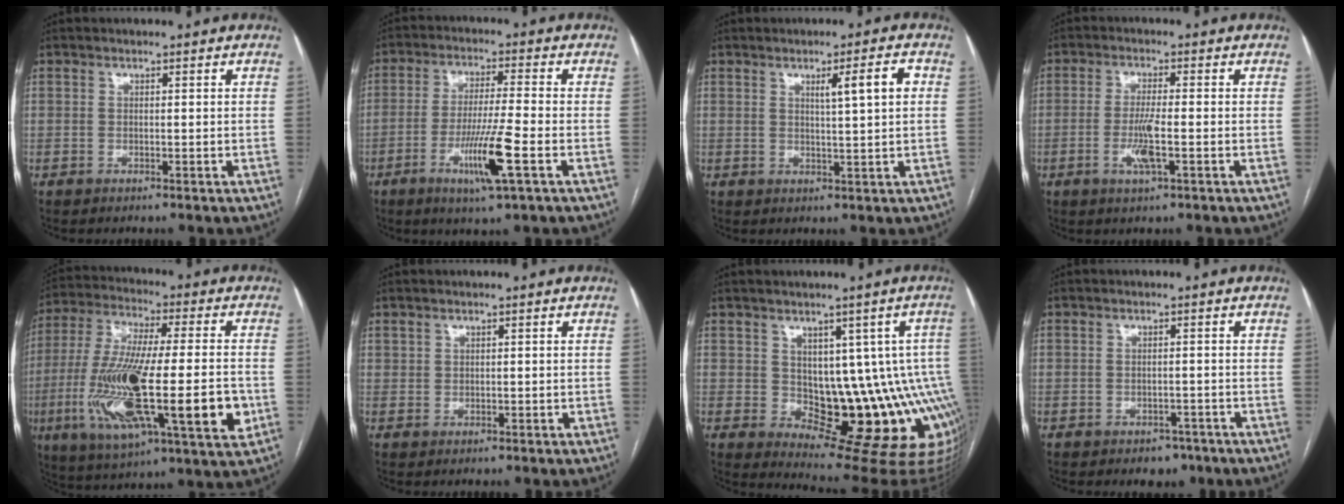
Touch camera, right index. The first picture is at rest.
{"total": 9.6, "force": [-3.8, -0.3, 8.8], "torque": [-0.169, -0.015, -0.066]}
{"total": 4.8, "force": [1.4, -0.2, 4.6], "torque": [-0.068, 0.002, 0.022]}
{"total": 4.8, "force": [-1.4, 0.3, 4.6], "torque": [-0.096, -0.008, -0.023]}
{"total": 25.2, "force": [-6.0, 5.0, 24.0], "torque": [-0.439, -0.030, -0.092]}
{"total": 0.9, "force": [0.6, 0.7, 0.1], "torque": [0.001, 0.002, 0.012]}
{"total": 14.0, "force": [-1.5, 7.1, 12.0], "torque": [-0.090, 0.021, -0.002]}
{"total": 2.9, "force": [-1.9, 2.0, 0.9], "torque": [-0.005, 0.007, -0.017]}